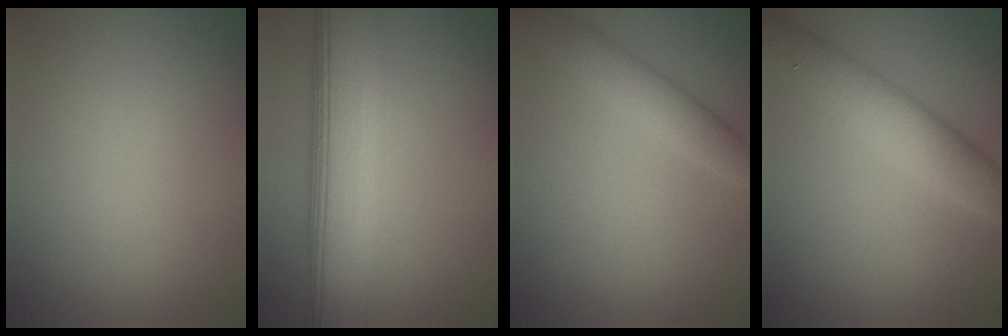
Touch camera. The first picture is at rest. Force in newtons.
{"total": 10.0, "press": 10.0, "slide": 0.6}
{"total": 3.0, "press": 3.0, "slide": 0.1}
{"total": 5.3, "press": 5.3, "slide": 0.2}